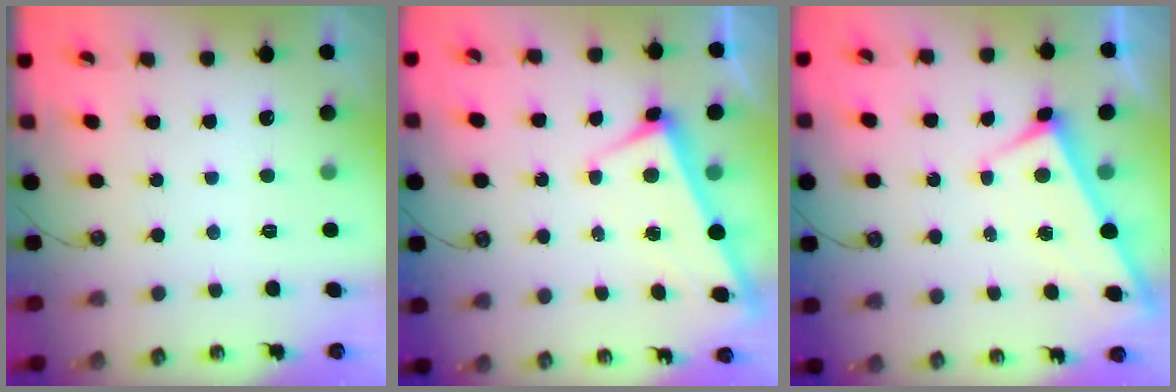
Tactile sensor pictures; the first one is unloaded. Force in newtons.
{"total": 2.7, "press": 2.7, "slide": 0.4}
{"total": 3.0, "press": 3.0, "slide": 0.1}